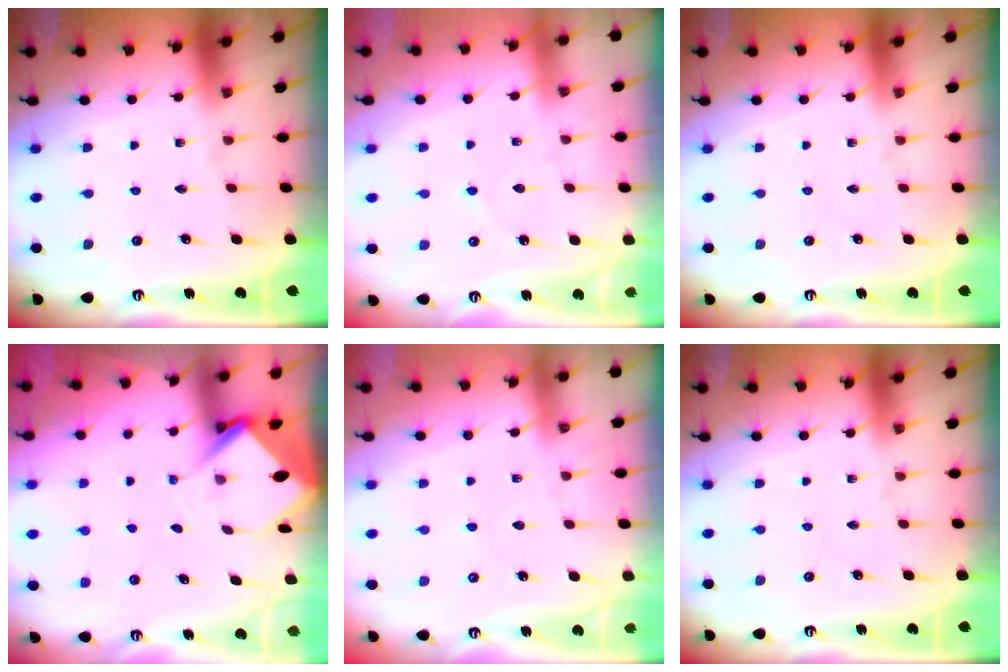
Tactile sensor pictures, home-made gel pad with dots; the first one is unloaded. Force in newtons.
{"total": 2.6, "press": 2.6, "slide": 0.3}
{"total": 0.0}
{"total": 5.5, "press": 5.5, "slide": 0.3}
{"total": 3.3, "press": 3.3, "slide": 0.6}
{"total": 0.0}